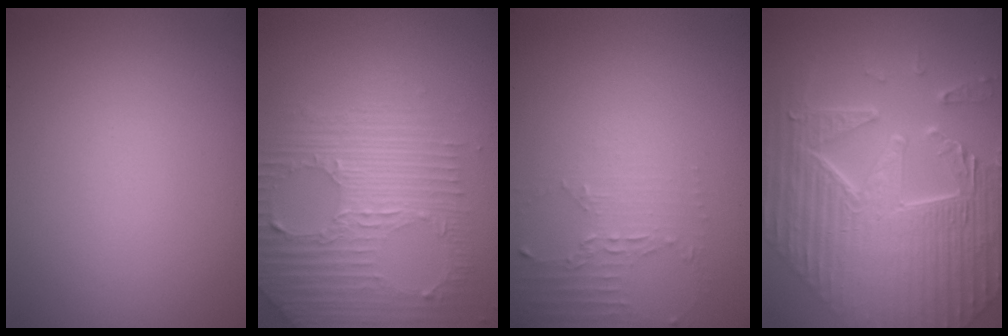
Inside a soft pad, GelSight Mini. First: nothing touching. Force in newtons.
{"total": 6.5, "press": 4.5, "slide": 4.7}
{"total": 2.1, "press": 1.5, "slide": 1.5}
{"total": 10.6, "press": 7.3, "slide": 7.7}